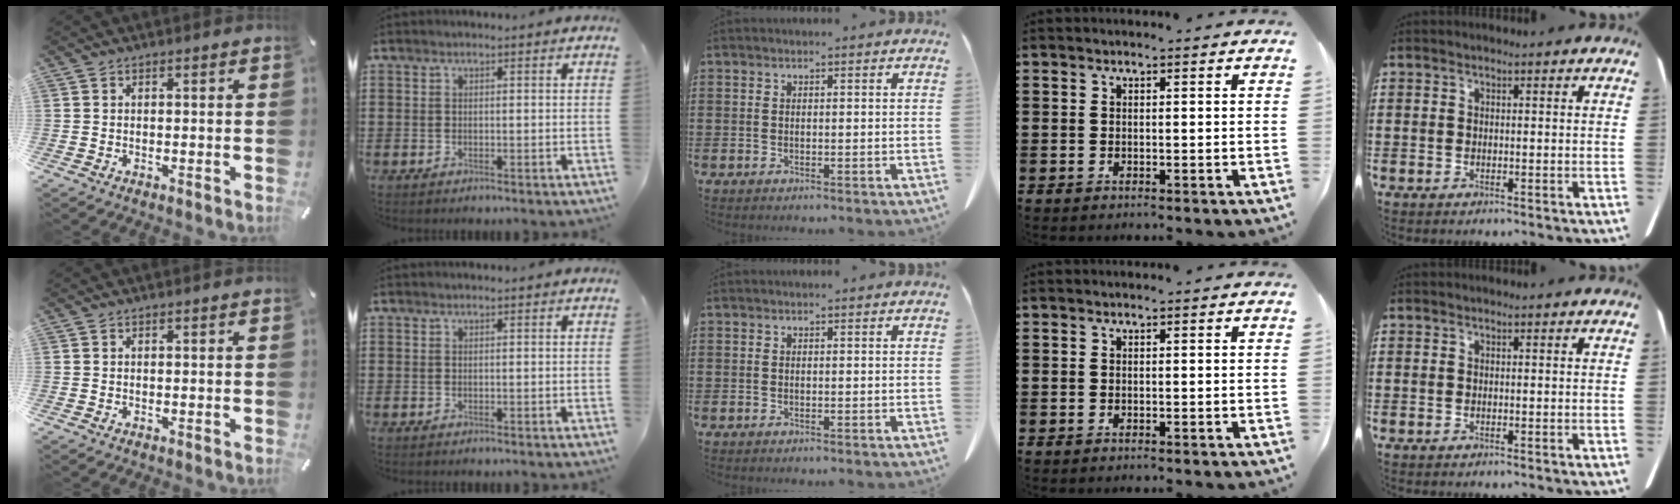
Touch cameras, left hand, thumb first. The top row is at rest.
{}